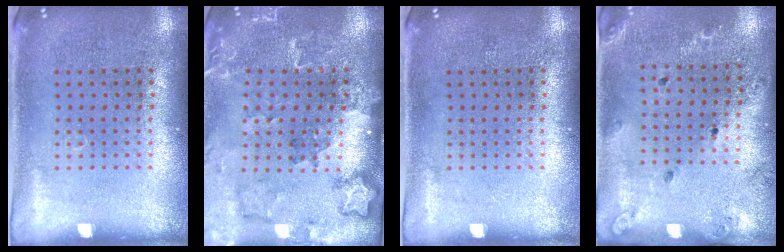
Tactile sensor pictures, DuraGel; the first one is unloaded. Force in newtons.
{"total": 1.8, "press": 1.8, "slide": 0.2}
{"total": 0.0}
{"total": 1.3, "press": 1.2, "slide": 0.4}